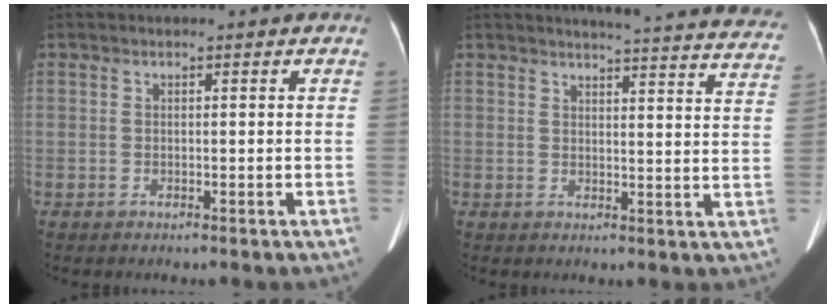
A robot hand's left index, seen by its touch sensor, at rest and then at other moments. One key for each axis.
{"total": 22.7, "fx": 21.8, "fy": 1.3, "fz": 6.3, "tx": -0.069, "ty": -0.088, "tz": 0.231}